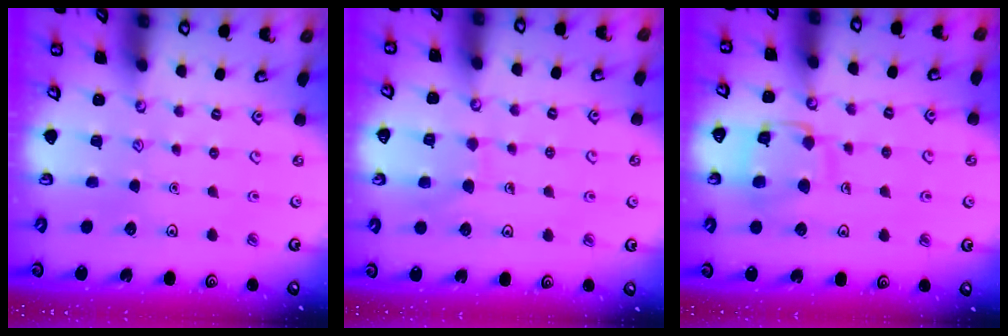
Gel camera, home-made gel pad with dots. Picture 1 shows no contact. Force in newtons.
{"total": 6.7, "press": 6.7, "slide": 0.4}
{"total": 12.3, "press": 12.2, "slide": 1.1}